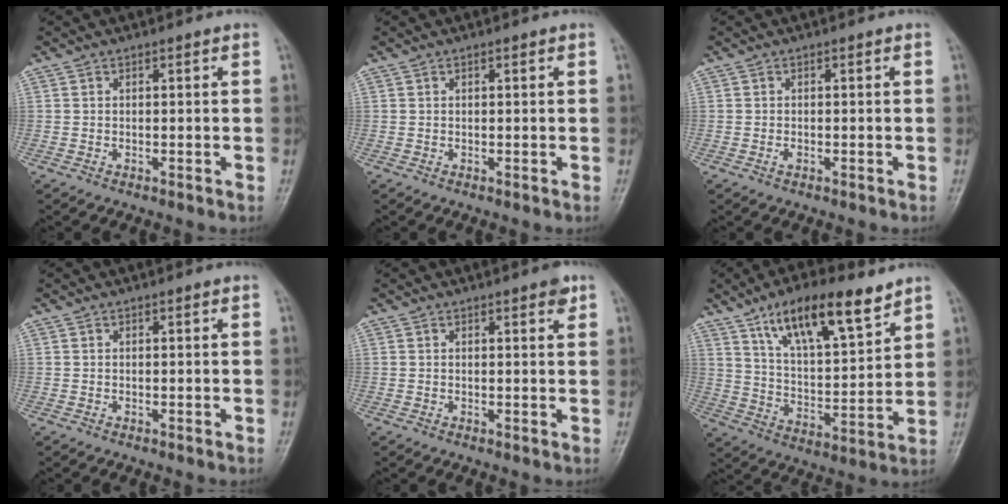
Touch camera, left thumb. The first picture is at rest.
{"total": 0.5, "force": [0.2, 0.1, 0.5], "torque": [-0.010, 0.001, 0.003]}
{"total": 0.9, "force": [-0.4, 0.5, 0.7], "torque": [-0.014, 0.004, -0.006]}
{"total": 0.0}
{"total": 1.9, "force": [1.1, 0.5, 1.4], "torque": [-0.017, -0.004, 0.012]}
{"total": 16.6, "force": [10.5, 5.5, 11.7], "torque": [-0.173, -0.045, 0.188]}